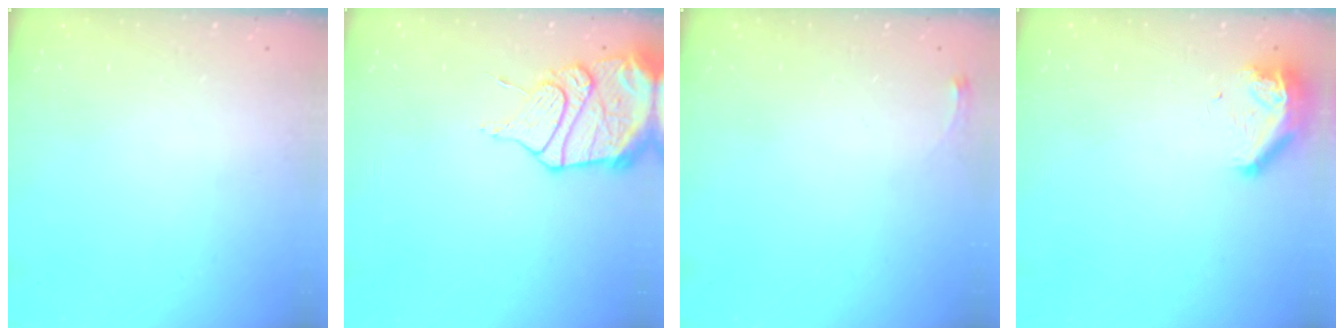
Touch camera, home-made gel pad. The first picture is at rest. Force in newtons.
{"total": 13.5, "press": 13.4, "slide": 1.0}
{"total": 2.8, "press": 2.8, "slide": 0.4}
{"total": 8.3, "press": 8.3, "slide": 0.9}